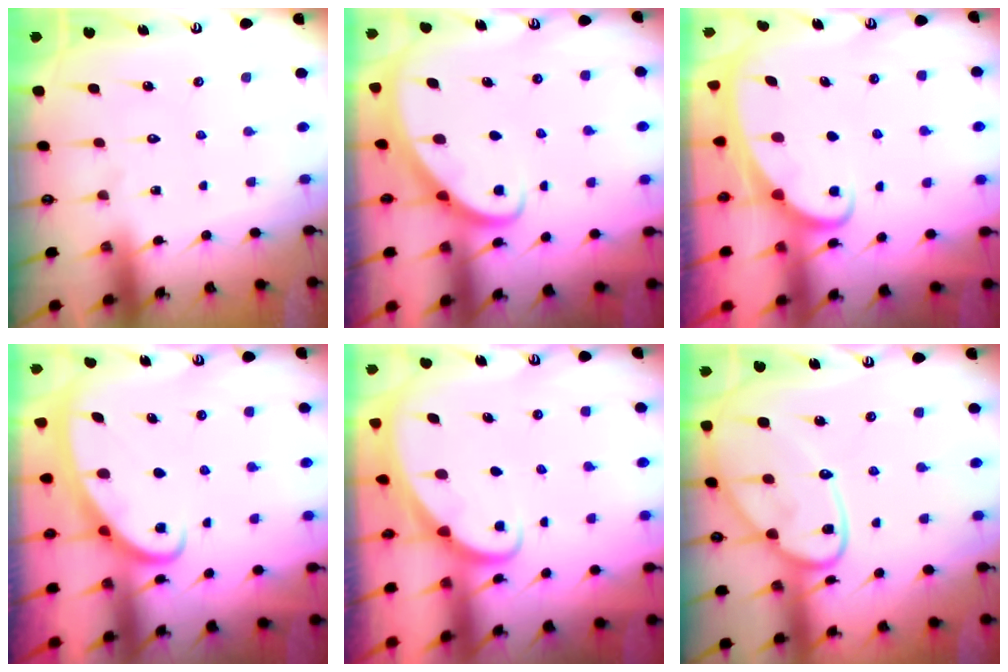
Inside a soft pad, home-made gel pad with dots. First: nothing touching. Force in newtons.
{"total": 2.7, "press": 2.7, "slide": 0.2}
{"total": 2.4, "press": 2.4, "slide": 0.3}
{"total": 2.7, "press": 2.6, "slide": 0.3}
{"total": 1.8, "press": 1.8, "slide": 0.1}
{"total": 13.9, "press": 13.8, "slide": 1.1}